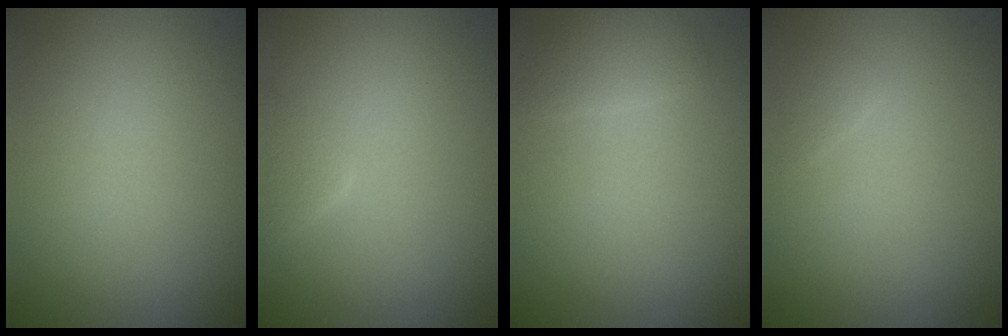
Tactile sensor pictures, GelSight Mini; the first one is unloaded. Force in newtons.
{"total": 1.6, "press": 1.6, "slide": 0.1}
{"total": 1.4, "press": 1.4, "slide": 0.1}
{"total": 0.6, "press": 0.6, "slide": 0.0}